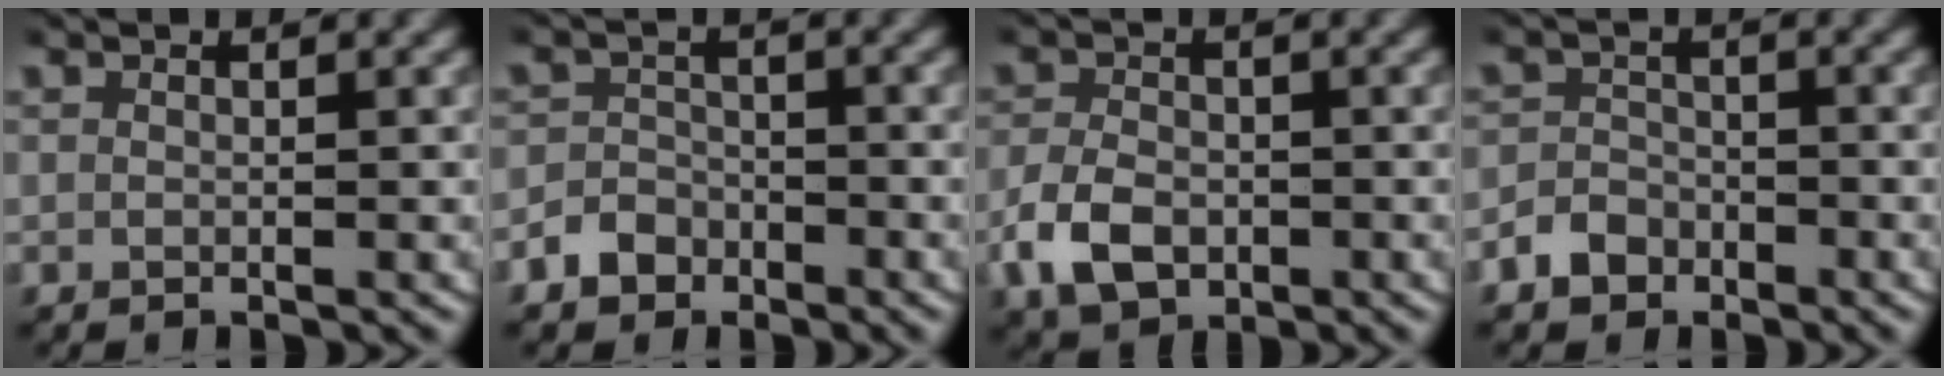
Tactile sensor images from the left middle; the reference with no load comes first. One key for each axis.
{"total": 3.6, "fx": -2.4, "fy": 2.7, "fz": 0.4, "tx": -0.010, "ty": -0.003, "tz": -0.047}
{"total": 4.7, "fx": -1.7, "fy": 3.3, "fz": 2.8, "tx": -0.059, "ty": -0.010, "tz": -0.027}
{"total": 3.2, "fx": -2.2, "fy": 2.3, "fz": 0.5, "tx": -0.009, "ty": -0.002, "tz": -0.043}